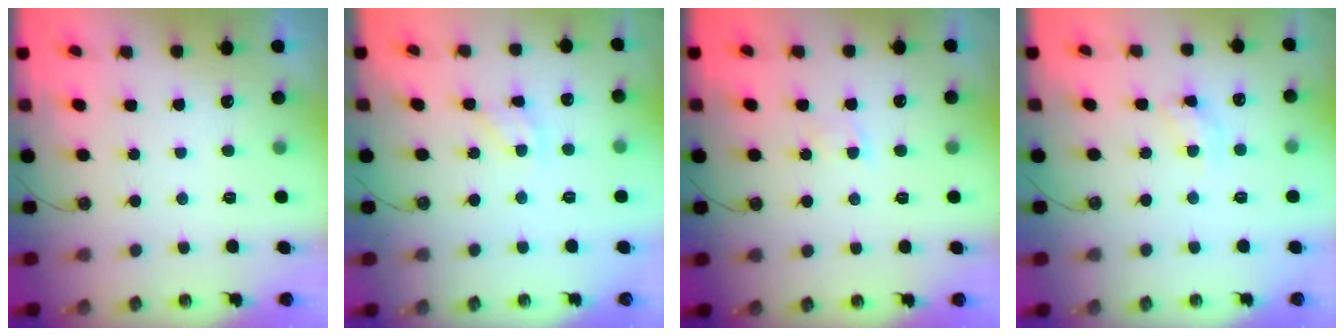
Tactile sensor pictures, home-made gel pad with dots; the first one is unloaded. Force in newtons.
{"total": 6.3, "press": 6.3, "slide": 0.0}
{"total": 1.9, "press": 1.9, "slide": 0.3}
{"total": 7.8, "press": 7.8, "slide": 0.6}